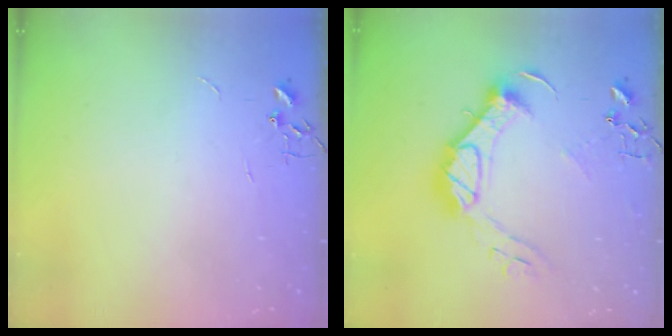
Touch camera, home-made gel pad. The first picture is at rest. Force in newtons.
{"total": 15.5, "press": 15.4, "slide": 1.4}